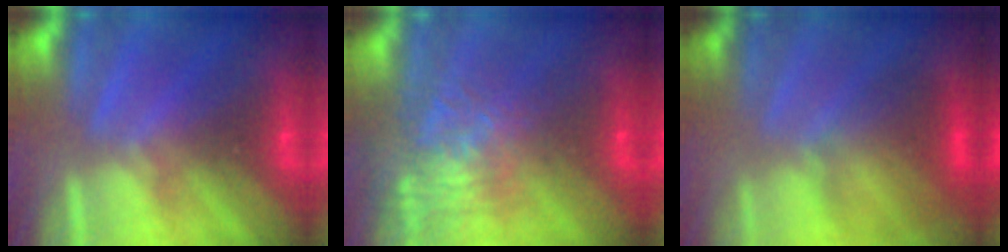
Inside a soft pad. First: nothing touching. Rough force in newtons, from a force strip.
{"total": 7.5}
{"total": 4.9}